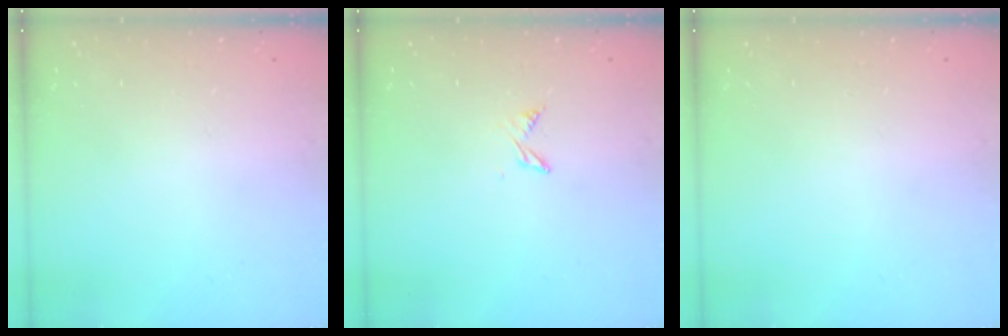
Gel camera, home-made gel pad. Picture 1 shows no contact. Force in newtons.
{"total": 3.6, "press": 3.6, "slide": 0.5}
{"total": 0.0}